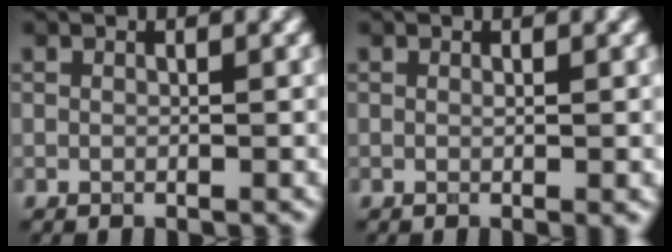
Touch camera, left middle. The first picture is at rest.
{"total": 0.7, "force": [0.0, 0.1, 0.7], "torque": [-0.009, -0.002, 0.000]}